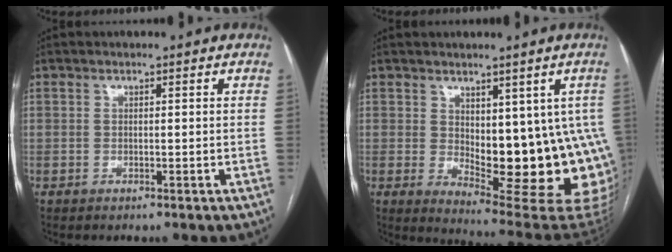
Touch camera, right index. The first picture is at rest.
{"total": 16.6, "force": [0.2, 6.7, 15.1], "torque": [-0.143, -0.011, 0.022]}